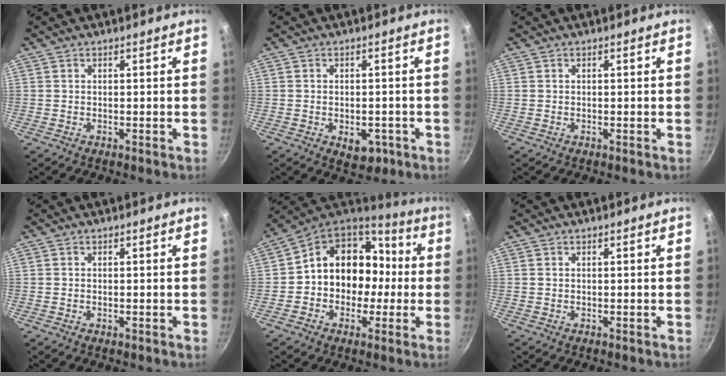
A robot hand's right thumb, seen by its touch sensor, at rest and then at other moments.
{"total": 5.2, "force": [-2.0, 3.2, 3.5], "torque": [-0.027, 0.007, -0.019]}
{"total": 0.0}
{"total": 0.0}
{"total": 16.1, "force": [-0.8, 13.6, 8.6], "torque": [-0.087, 0.057, -0.021]}
{"total": 0.0}